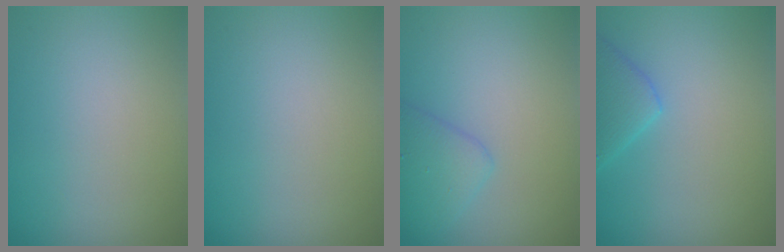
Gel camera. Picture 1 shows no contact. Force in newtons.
{"total": 0.0}
{"total": 2.5, "press": 2.5, "slide": 0.1}
{"total": 2.9, "press": 2.9, "slide": 0.2}